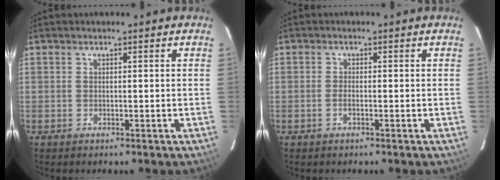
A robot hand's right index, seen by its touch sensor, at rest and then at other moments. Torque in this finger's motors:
{"motor_torque": [-0.05, 0.11, -0.01, -0.01]}